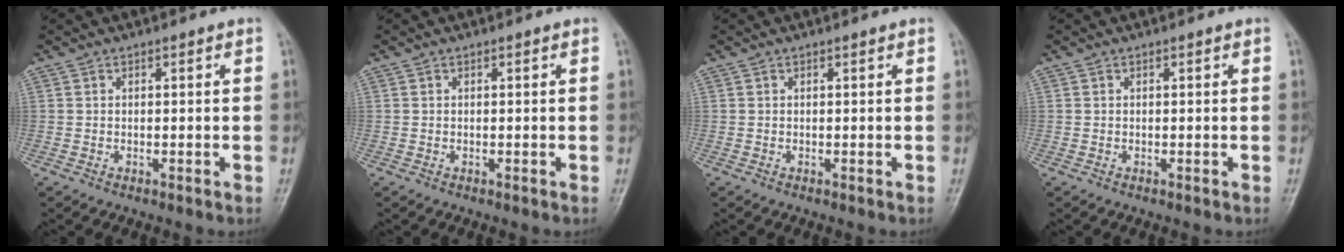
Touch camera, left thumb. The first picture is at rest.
{"total": 0.0}
{"total": 0.0}
{"total": 0.0}